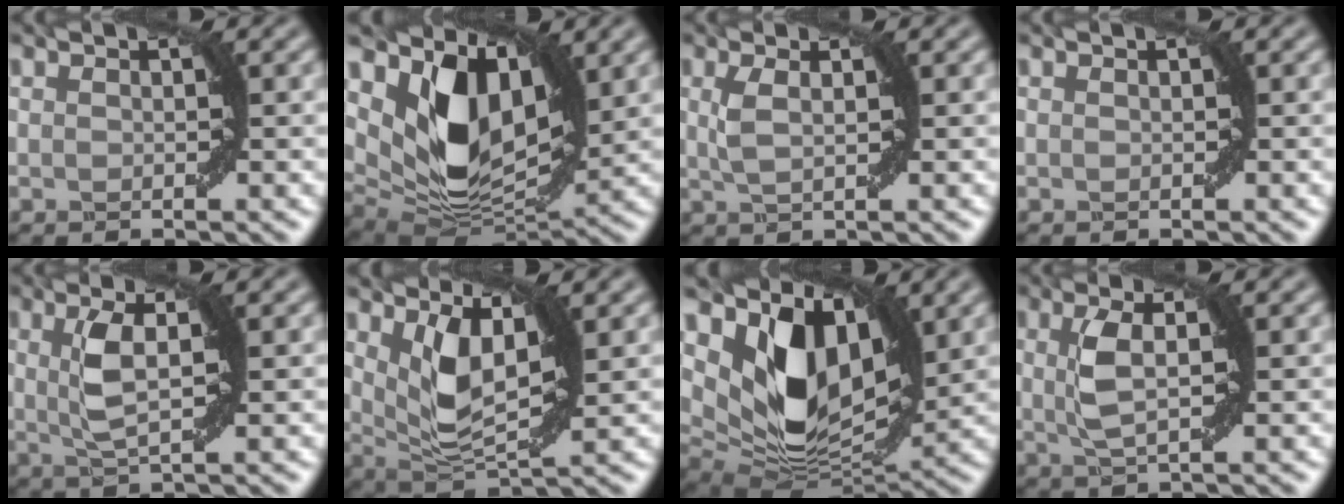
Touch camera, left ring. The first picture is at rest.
{"total": 9.1, "force": [3.4, 5.5, 6.3], "torque": [-0.119, -0.023, 0.069]}
{"total": 2.0, "force": [0.6, 0.6, 1.8], "torque": [-0.040, 0.002, 0.013]}
{"total": 0.0}
{"total": 3.7, "force": [0.8, 1.0, 3.4], "torque": [-0.076, 0.001, 0.015]}
{"total": 5.3, "force": [1.9, 2.3, 4.3], "torque": [-0.092, -0.008, 0.042]}
{"total": 10.2, "force": [4.0, 6.2, 7.0], "torque": [-0.130, -0.016, 0.081]}
{"total": 3.3, "force": [0.6, 0.9, 3.1], "torque": [-0.071, 0.002, 0.011]}